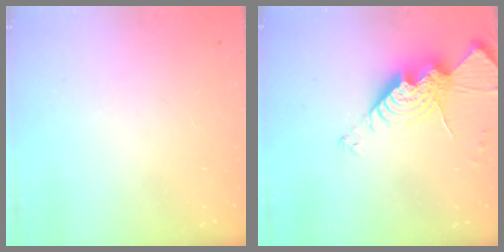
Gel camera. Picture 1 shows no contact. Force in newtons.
{"total": 14.6, "press": 14.5, "slide": 1.2}